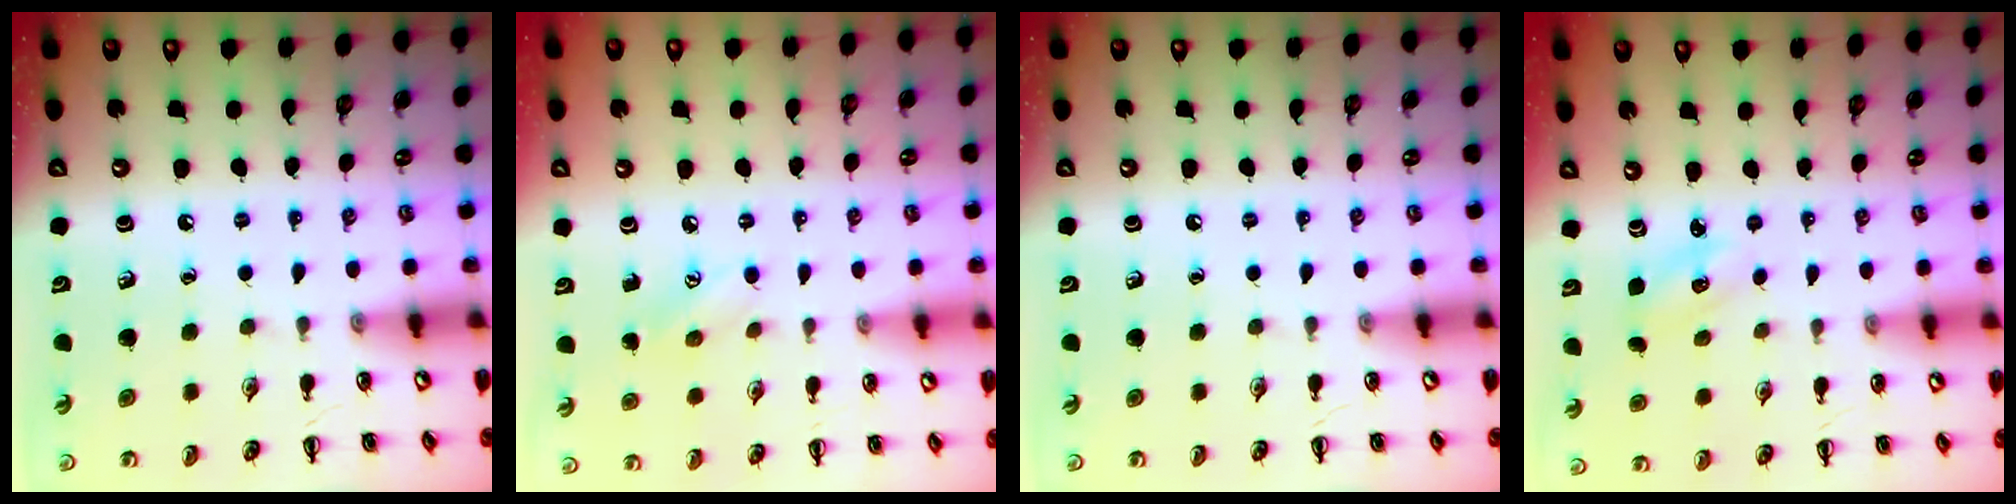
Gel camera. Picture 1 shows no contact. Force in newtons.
{"total": 4.7, "press": 4.6, "slide": 1.3}
{"total": 0.0}
{"total": 1.8, "press": 1.8, "slide": 0.5}